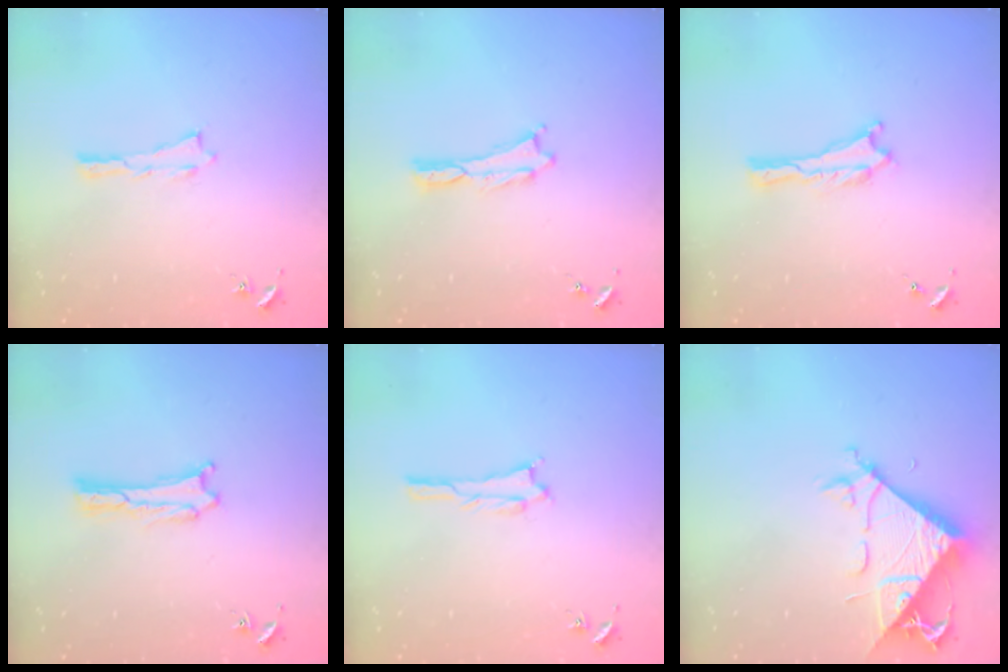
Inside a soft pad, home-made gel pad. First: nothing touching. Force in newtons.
{"total": 0.0}
{"total": 0.0}
{"total": 0.9, "press": 0.9, "slide": 0.0}
{"total": 1.1, "press": 1.1, "slide": 0.1}
{"total": 8.2, "press": 8.2, "slide": 0.7}